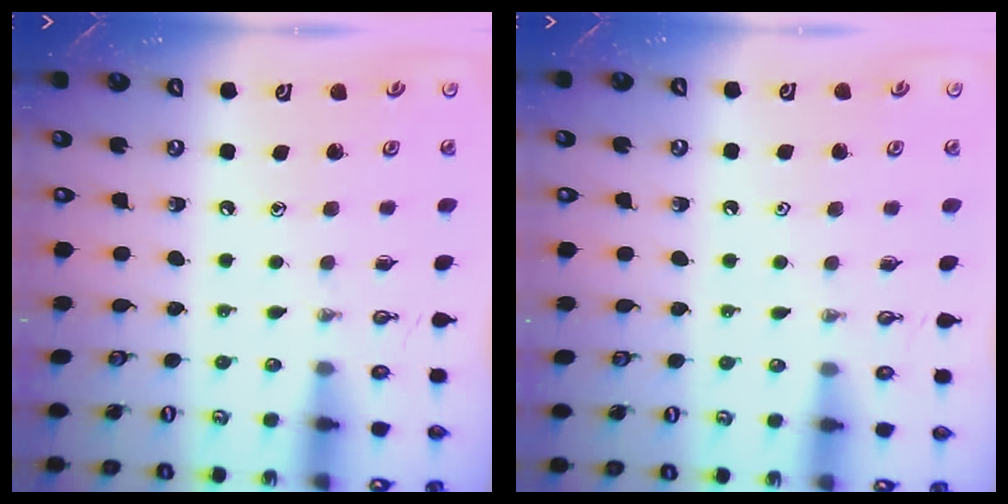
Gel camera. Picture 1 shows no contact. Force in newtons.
{"total": 0.6, "press": 0.6, "slide": 0.0}